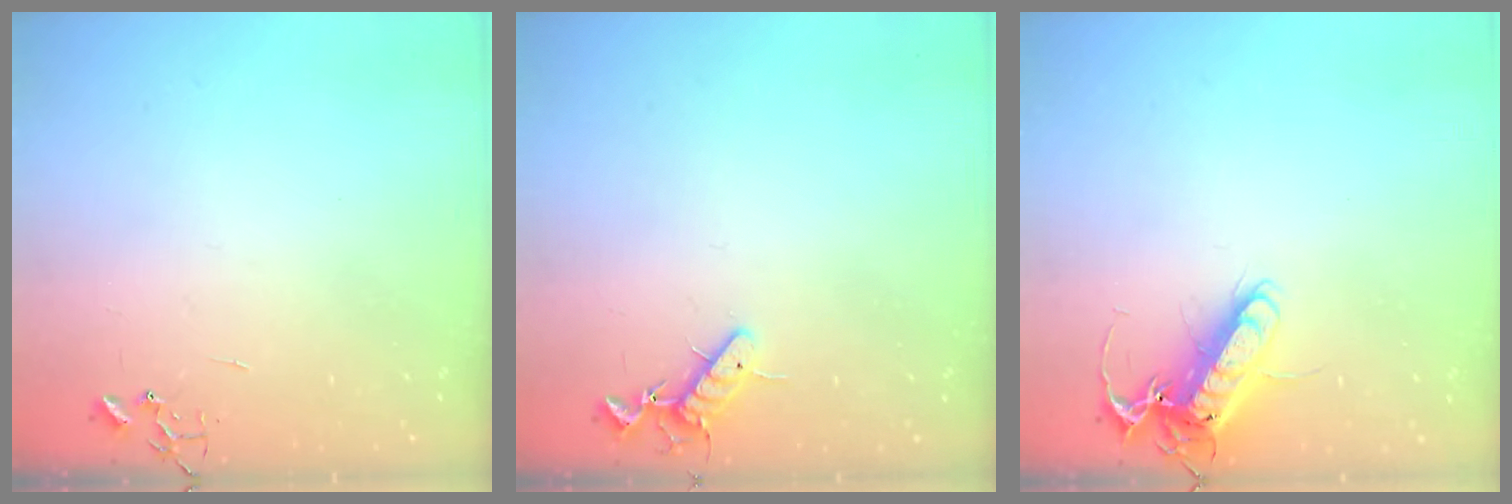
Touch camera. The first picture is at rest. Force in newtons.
{"total": 8.6, "press": 8.5, "slide": 1.3}
{"total": 14.4, "press": 14.2, "slide": 2.2}